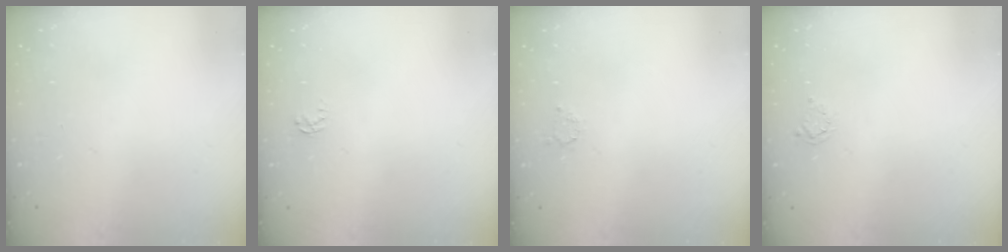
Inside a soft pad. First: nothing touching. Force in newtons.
{"total": 2.6, "press": 2.6, "slide": 0.4}
{"total": 1.7, "press": 1.7, "slide": 0.3}
{"total": 2.5, "press": 2.5, "slide": 0.4}